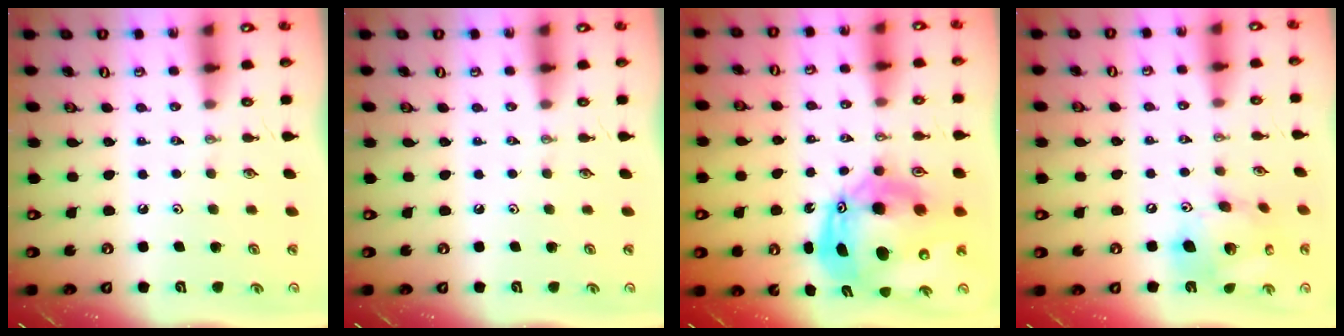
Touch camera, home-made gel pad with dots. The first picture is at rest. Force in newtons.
{"total": 0.0}
{"total": 18.2, "press": 18.0, "slide": 2.6}
{"total": 16.0, "press": 15.7, "slide": 3.0}